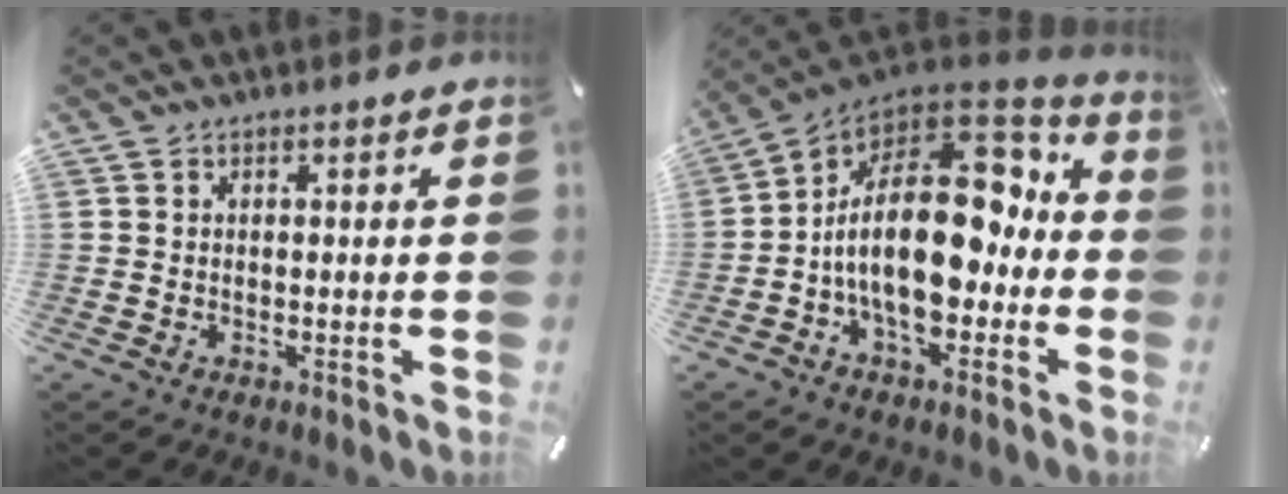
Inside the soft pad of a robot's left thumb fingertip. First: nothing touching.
{"total": 24.3, "force": [0.4, 13.7, 20.1], "torque": [-0.362, -0.002, 0.012]}